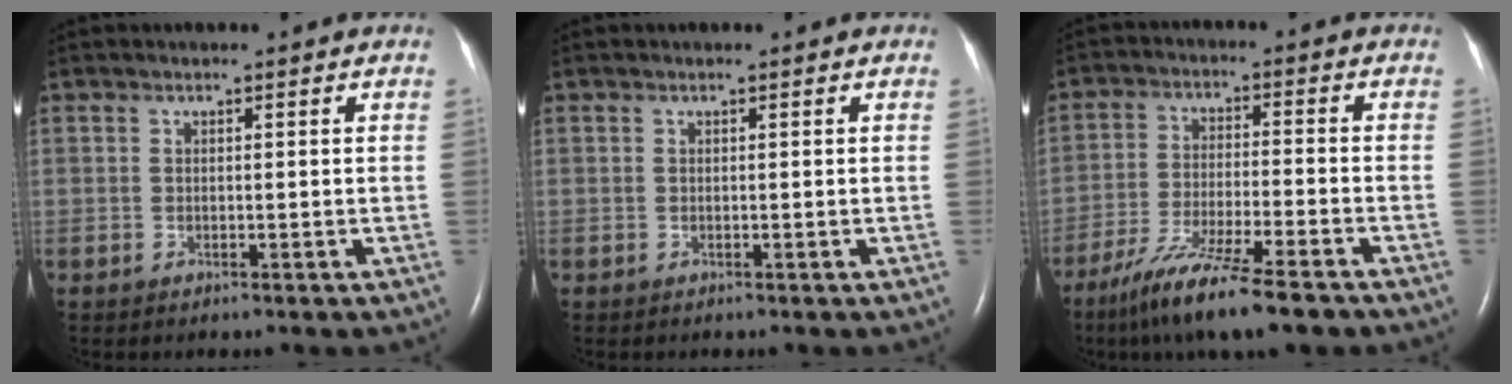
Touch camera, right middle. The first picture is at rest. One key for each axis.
{"total": 0.0}
{"total": 13.6, "fx": -10.2, "fy": 0.9, "fz": 9.0, "tx": -0.169, "ty": -0.043, "tz": -0.173}